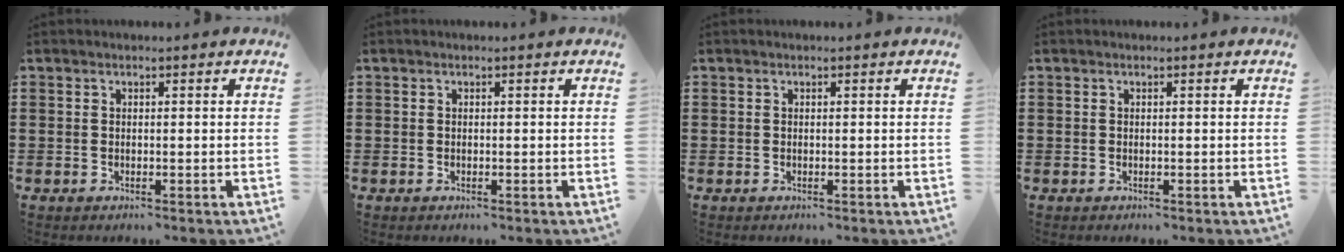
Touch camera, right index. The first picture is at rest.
{"total": 0.0}
{"total": 0.0}
{"total": 0.0}